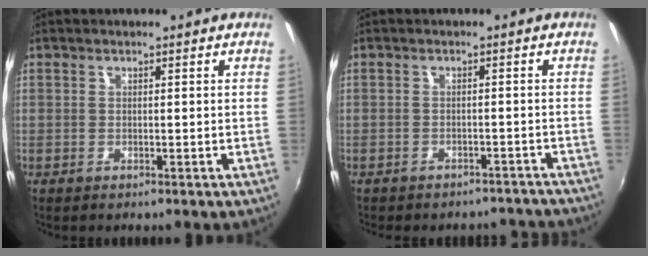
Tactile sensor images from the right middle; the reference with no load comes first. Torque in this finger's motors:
{"motor_torque": [0.94, -1.20, 0.19, 0.10]}